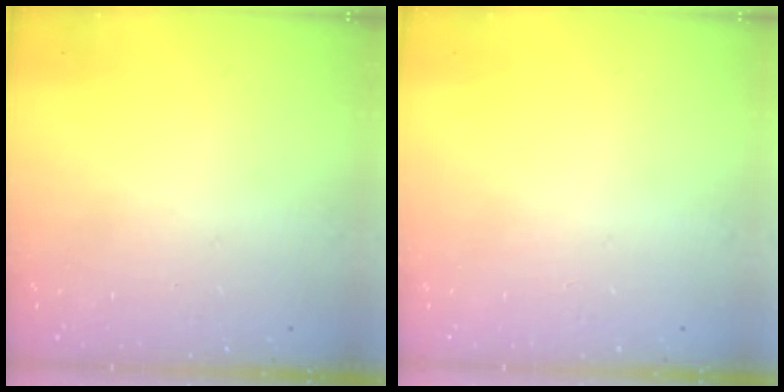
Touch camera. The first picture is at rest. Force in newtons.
{"total": 0.0}